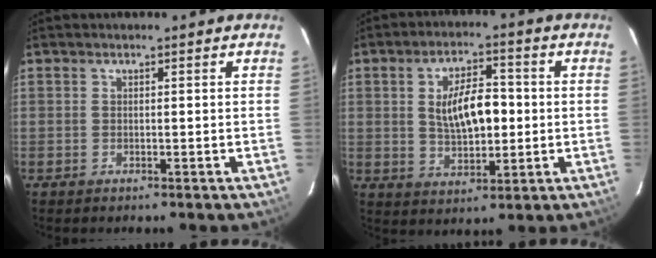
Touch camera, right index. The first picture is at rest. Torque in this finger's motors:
{"motor_torque": [0.89, -0.43, 0.28, 0.14]}